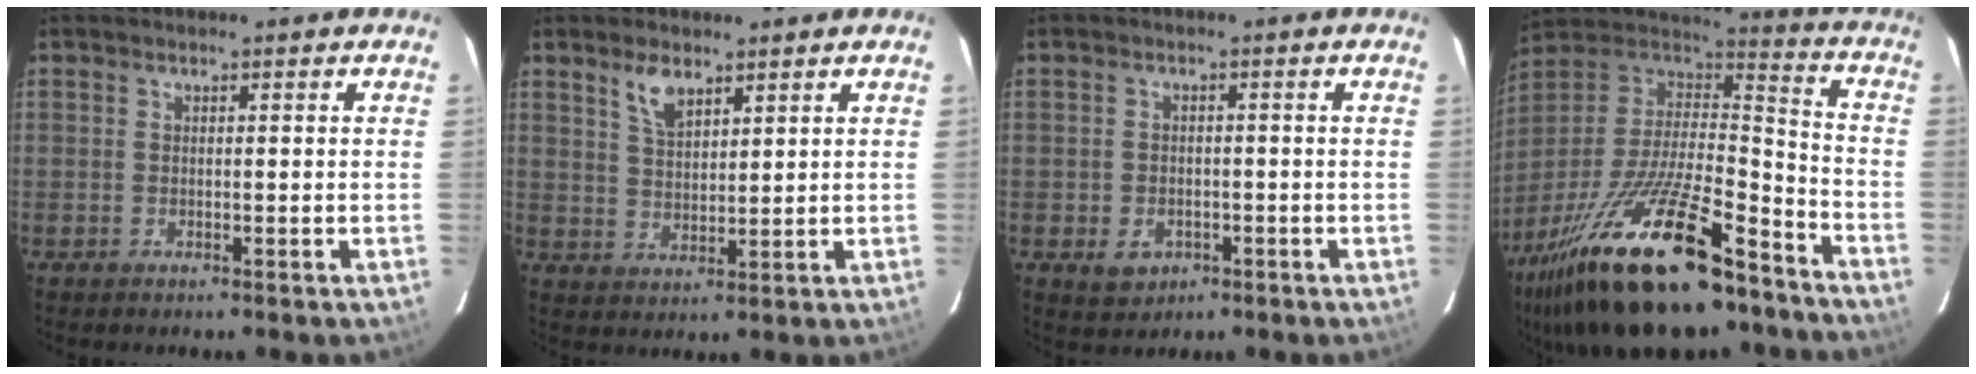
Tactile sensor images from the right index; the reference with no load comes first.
{"total": 5.0, "force": [3.3, 2.2, 3.0], "torque": [-0.055, 0.004, 0.066]}
{"total": 4.6, "force": [-1.9, 3.7, 2.1], "torque": [-0.047, 0.001, -0.020]}
{"total": 30.1, "force": [-19.9, 9.8, 20.4], "torque": [-0.390, -0.030, -0.322]}